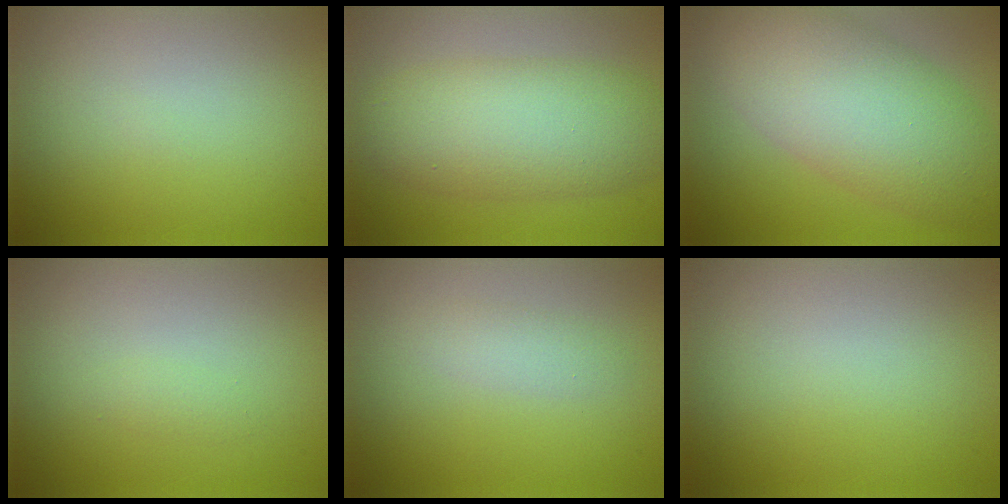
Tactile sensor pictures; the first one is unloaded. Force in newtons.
{"total": 7.4, "press": 7.4, "slide": 0.0}
{"total": 9.6, "press": 9.5, "slide": 0.3}
{"total": 0.6, "press": 0.6, "slide": 0.0}
{"total": 1.4, "press": 1.4, "slide": 0.1}
{"total": 0.0}